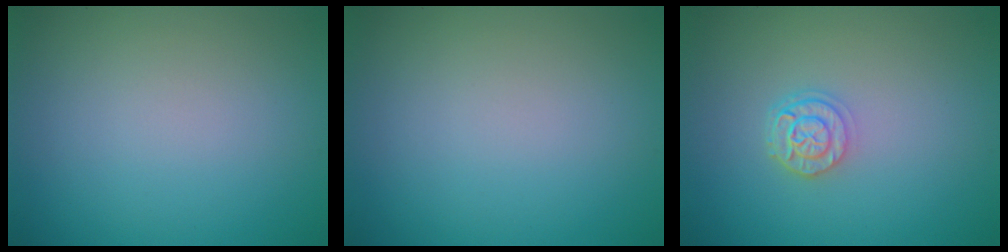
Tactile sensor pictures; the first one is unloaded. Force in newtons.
{"total": 0.0}
{"total": 2.4, "press": 1.9, "slide": 1.4}